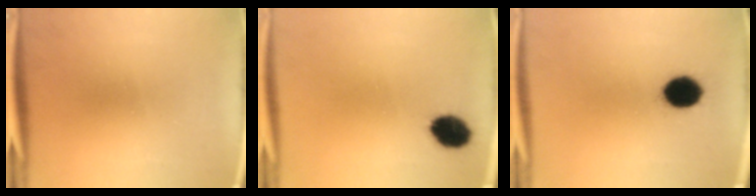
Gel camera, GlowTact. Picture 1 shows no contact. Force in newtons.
{"total": 7.0}
{"total": 8.6}